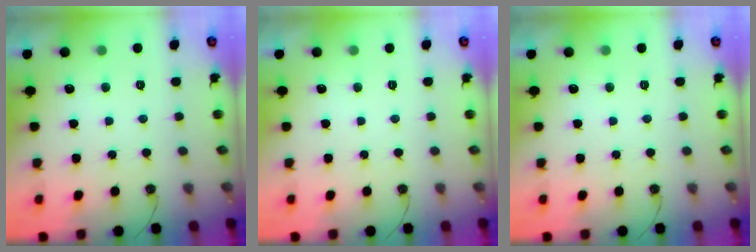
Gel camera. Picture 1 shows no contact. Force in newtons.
{"total": 0.0}
{"total": 0.0}